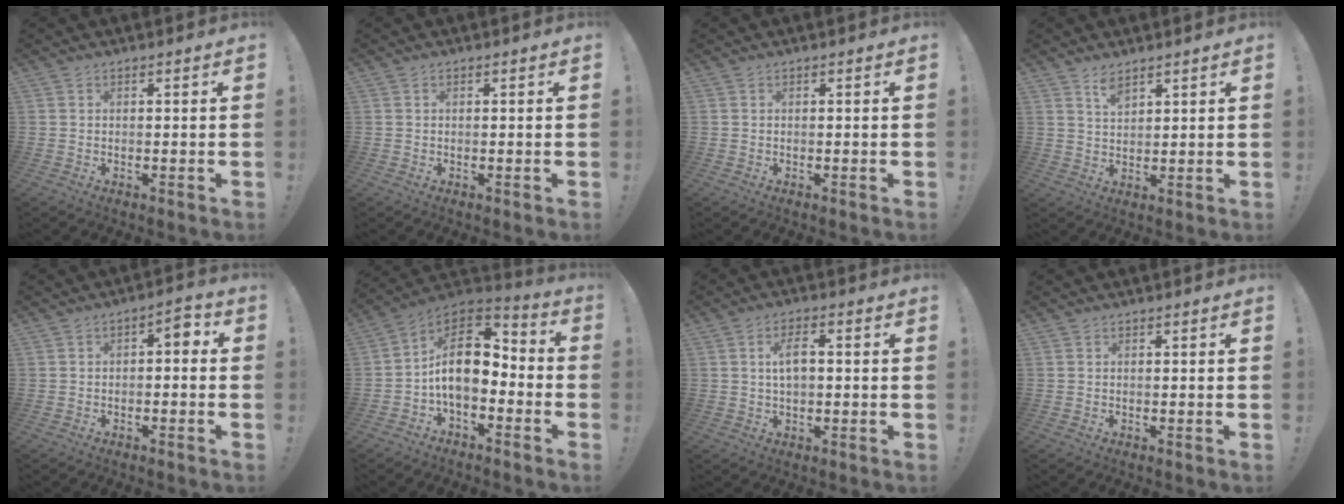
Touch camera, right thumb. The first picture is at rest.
{"total": 0.0}
{"total": 0.0}
{"total": 4.6, "force": [3.6, 1.9, 2.3], "torque": [-0.032, -0.022, 0.062]}
{"total": 3.3, "force": [-1.3, 1.7, 2.6], "torque": [-0.035, 0.007, -0.030]}
{"total": 14.3, "force": [0.6, 8.4, 11.5], "torque": [-0.197, 0.002, 0.011]}
{"total": 5.1, "force": [0.7, 2.6, 4.4], "torque": [-0.058, 0.003, 0.007]}
{"total": 0.0}